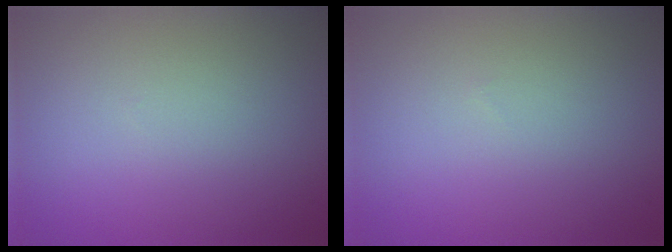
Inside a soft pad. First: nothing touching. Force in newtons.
{"total": 0.0}